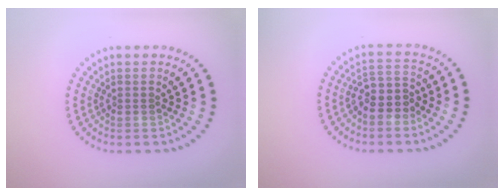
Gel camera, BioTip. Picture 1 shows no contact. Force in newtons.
{"total": 2.9, "press": 2.5, "slide": 1.6}